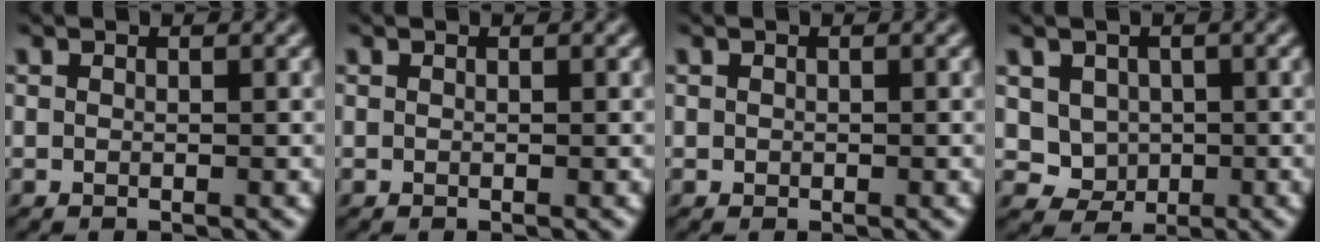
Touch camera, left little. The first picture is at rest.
{"total": 0.0}
{"total": 0.0}
{"total": 3.2, "force": [0.5, 2.9, 1.3], "torque": [-0.033, -0.008, 0.016]}